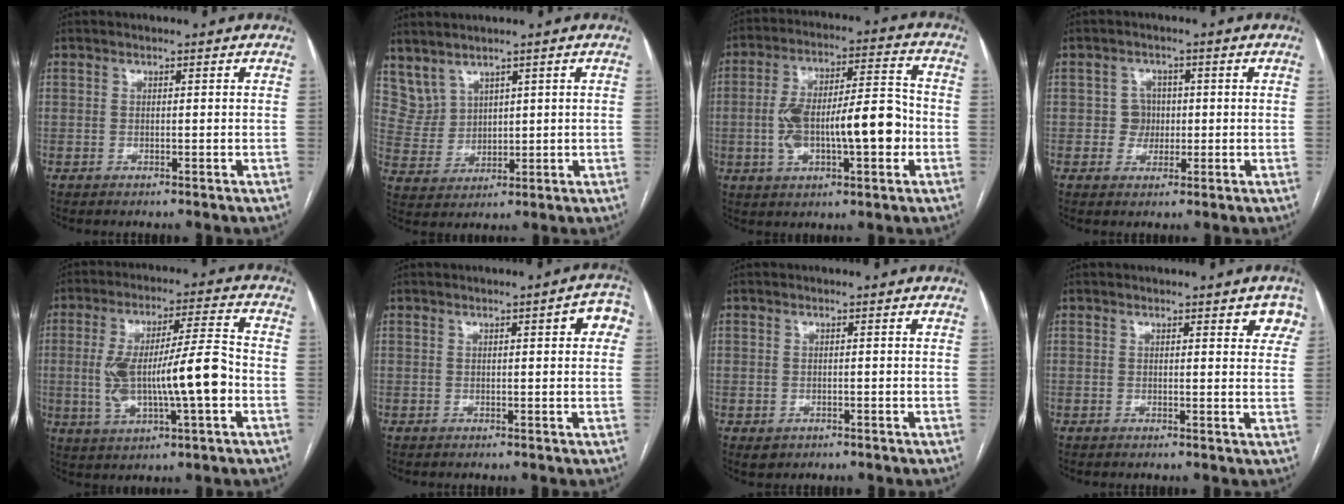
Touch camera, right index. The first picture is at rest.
{"total": 5.0, "force": [4.1, 2.7, 0.8], "torque": [-0.027, 0.013, 0.104]}
{"total": 14.8, "force": [-2.4, 4.4, 13.9], "torque": [-0.242, 0.030, -0.033]}
{"total": 3.0, "force": [0.0, 3.0, 0.5], "torque": [0.001, 0.010, 0.001]}
{"total": 13.9, "force": [-2.0, 2.2, 13.5], "torque": [-0.252, 0.015, -0.026]}
{"total": 4.3, "force": [1.3, 1.1, 4.0], "torque": [-0.038, 0.013, 0.009]}
{"total": 1.7, "force": [-0.4, 1.6, 0.3], "torque": [-0.003, 0.002, 0.001]}
{"total": 4.3, "force": [2.6, 1.5, 3.1], "torque": [-0.021, -0.002, 0.021]}